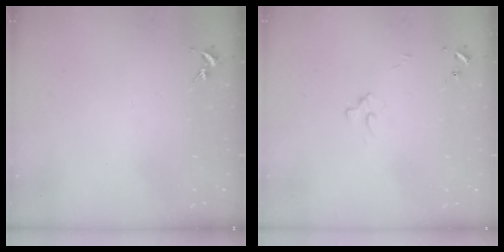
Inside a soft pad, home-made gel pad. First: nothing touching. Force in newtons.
{"total": 2.5, "press": 2.5, "slide": 0.3}